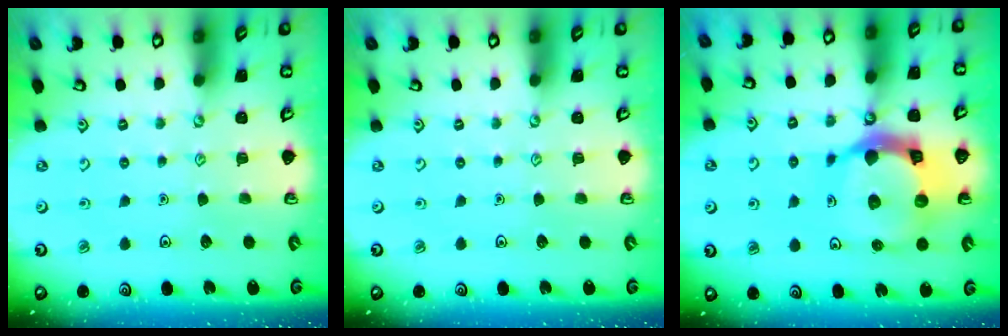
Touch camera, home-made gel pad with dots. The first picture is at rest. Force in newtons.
{"total": 0.0}
{"total": 18.6, "press": 18.5, "slide": 2.2}